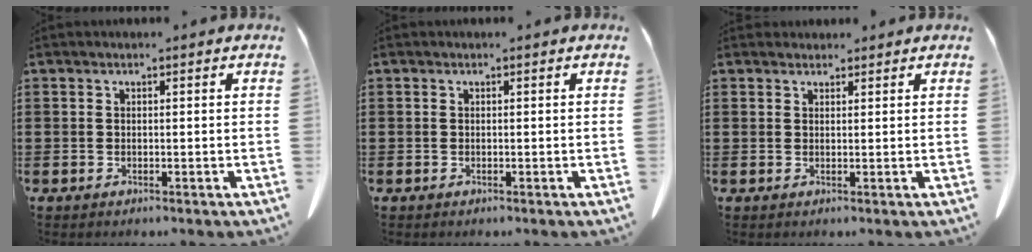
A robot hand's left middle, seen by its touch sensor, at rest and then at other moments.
{"total": 0.0}
{"total": 1.6, "force": [1.5, 0.5, 0.0], "torque": [-0.004, 0.001, 0.030]}